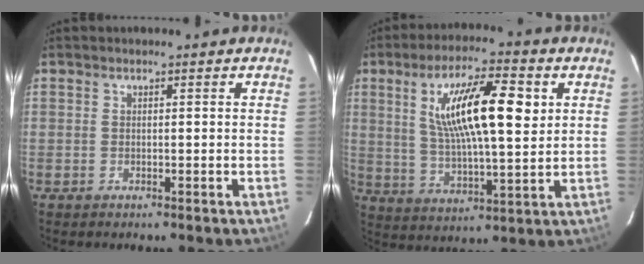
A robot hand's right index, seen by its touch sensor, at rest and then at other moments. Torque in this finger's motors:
{"motor_torque": [0.82, 0.02, 1.06, 0.21]}